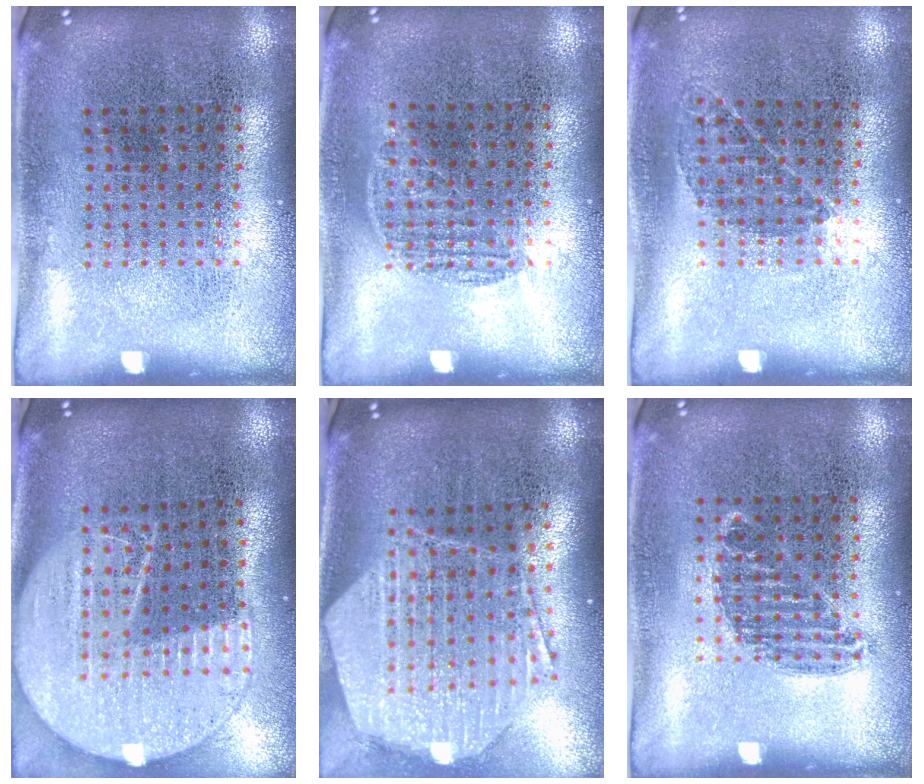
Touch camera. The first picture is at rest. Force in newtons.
{"total": 0.8, "press": 0.7, "slide": 0.5}
{"total": 0.9, "press": 0.6, "slide": 0.7}
{"total": 2.1, "press": 1.9, "slide": 1.0}
{"total": 2.7, "press": 2.2, "slide": 1.6}
{"total": 0.8, "press": 0.7, "slide": 0.4}